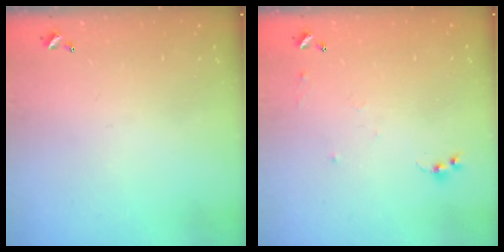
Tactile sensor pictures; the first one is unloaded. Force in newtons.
{"total": 6.6, "press": 6.6, "slide": 0.6}